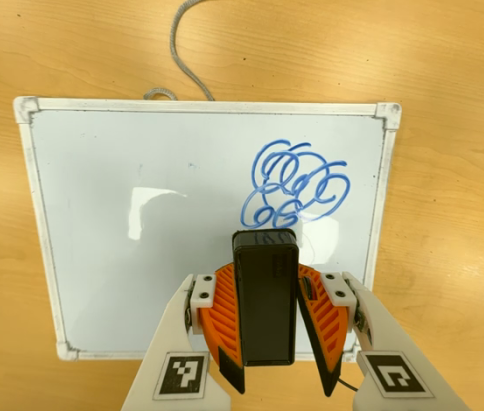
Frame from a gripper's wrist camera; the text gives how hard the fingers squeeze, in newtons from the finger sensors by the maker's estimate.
{"total": 6.1, "left": 5.5, "right": 6.6}